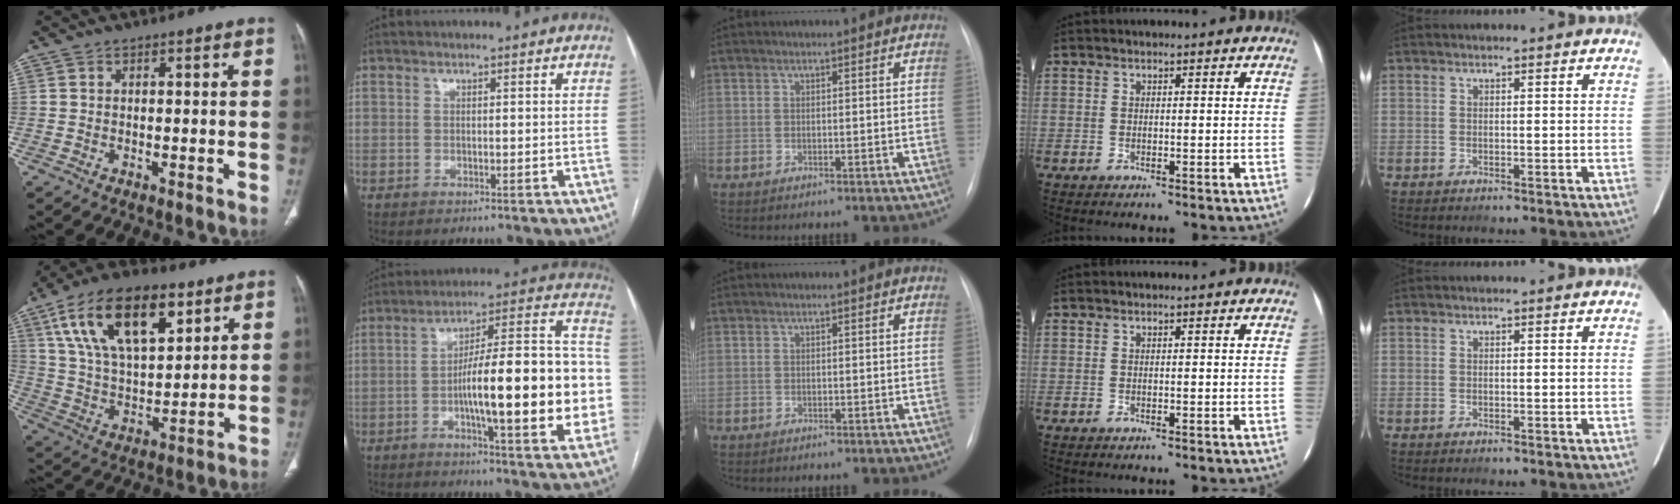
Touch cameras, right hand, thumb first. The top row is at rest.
{"thumb": {"total": 21.7, "force": [10.5, 10.5, 15.8], "torque": [-0.259, -0.023, 0.192]}, "index": {"total": 23.6, "force": [-3.3, 4.3, 23.0], "torque": [-0.279, 0.032, -0.043]}}